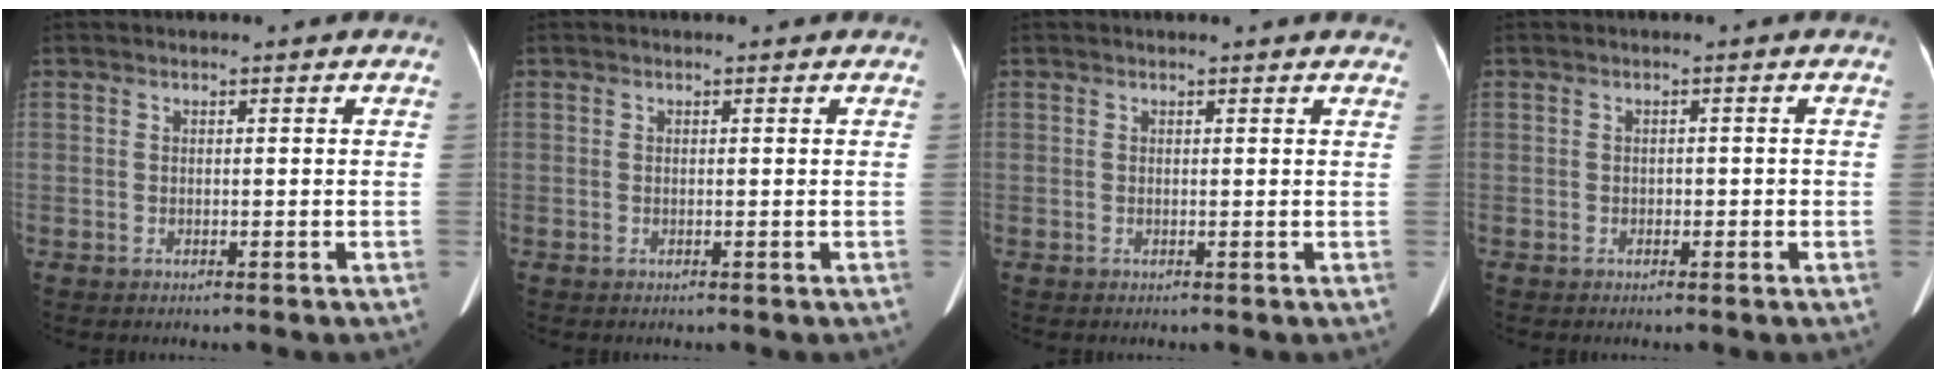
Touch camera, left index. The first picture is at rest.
{"total": 0.0}
{"total": 4.1, "force": [3.8, 0.9, 1.3], "torque": [-0.013, 0.010, 0.026]}
{"total": 0.8, "force": [-0.5, 0.6, 0.3], "torque": [-0.003, 0.001, -0.006]}